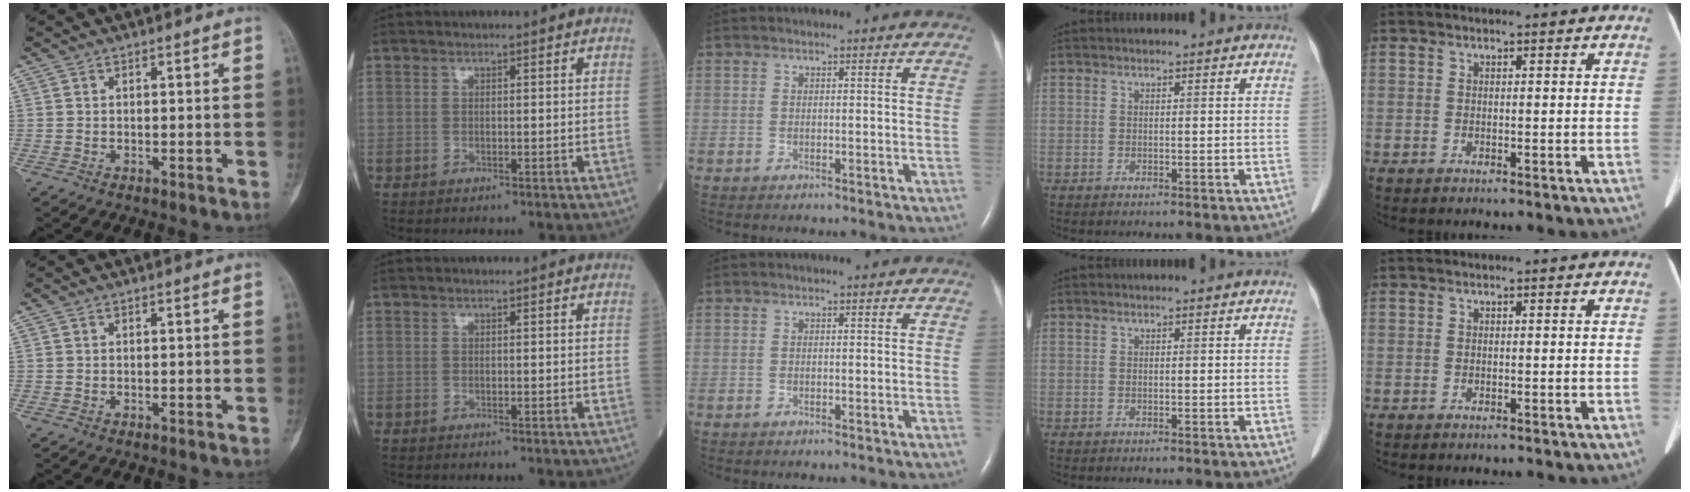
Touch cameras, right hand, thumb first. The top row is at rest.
{}